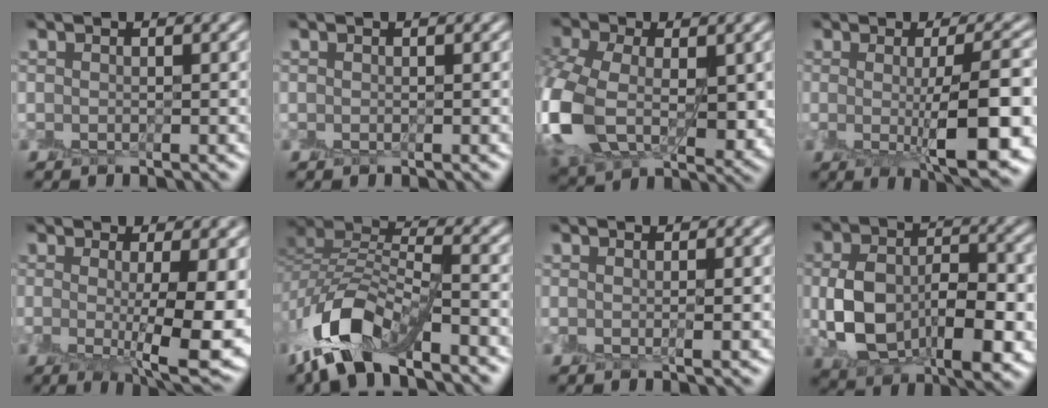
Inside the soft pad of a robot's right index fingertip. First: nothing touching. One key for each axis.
{"total": 0.0}
{"total": 11.9, "fx": -1.1, "fy": 8.0, "fz": 8.7, "tx": -0.232, "ty": -0.021, "tz": -0.017}
{"total": 8.3, "fx": -0.8, "fy": 1.9, "fz": 8.0, "tx": -0.104, "ty": -0.010, "tz": -0.006}
{"total": 9.0, "fx": -0.4, "fy": 2.1, "fz": 8.7, "tx": -0.111, "ty": -0.011, "tz": 0.000}
{"total": 8.8, "fx": -5.7, "fy": 3.8, "fz": 5.6, "tx": -0.114, "ty": 0.000, "tz": -0.117}
{"total": 1.3, "fx": 0.3, "fy": 0.3, "fz": 1.2, "tx": -0.017, "ty": -0.001, "tz": 0.007}
{"total": 10.1, "fx": -1.8, "fy": 6.4, "fz": 7.6, "tx": -0.148, "ty": -0.015, "tz": -0.017}